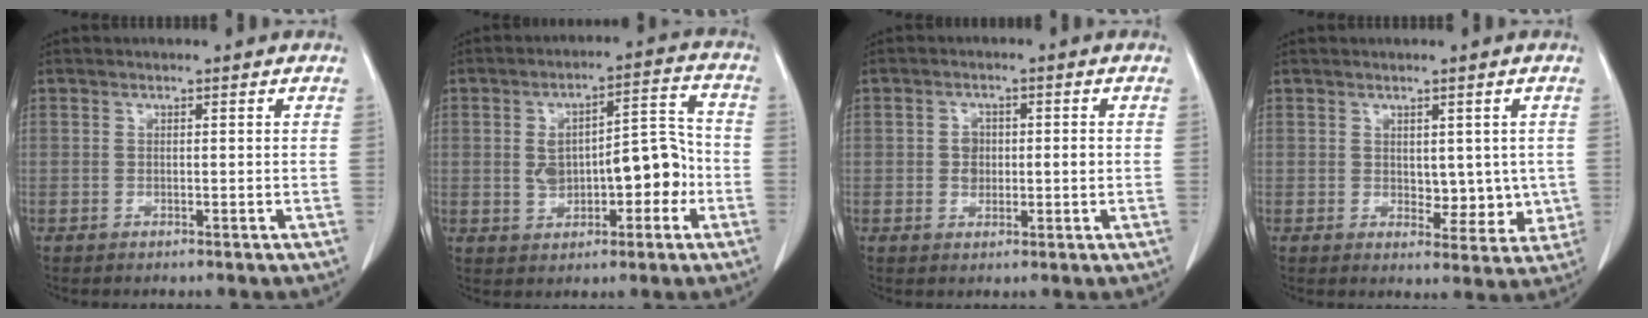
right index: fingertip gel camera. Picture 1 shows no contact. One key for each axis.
{"total": 10.8, "fx": -1.4, "fy": 4.7, "fz": 9.6, "tx": -0.153, "ty": 0.039, "tz": -0.009}
{"total": 3.2, "fx": 0.0, "fy": 2.4, "fz": 2.2, "tx": -0.034, "ty": 0.007, "tz": 0.004}
{"total": 5.4, "fx": 0.4, "fy": 3.4, "fz": 4.3, "tx": -0.038, "ty": -0.006, "tz": 0.014}